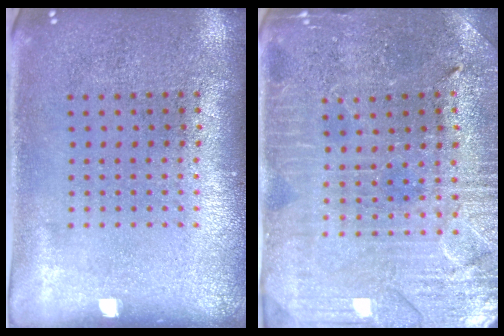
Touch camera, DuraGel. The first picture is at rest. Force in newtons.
{"total": 1.8, "press": 1.8, "slide": 0.4}